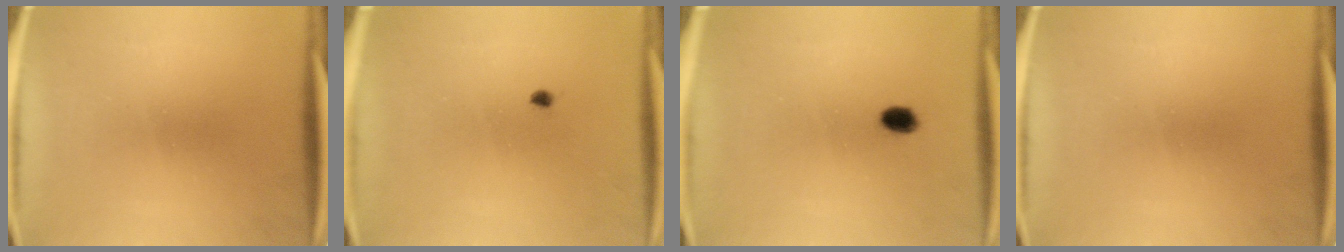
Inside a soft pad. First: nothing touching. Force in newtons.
{"total": 0.7}
{"total": 2.4}
{"total": 0.0}